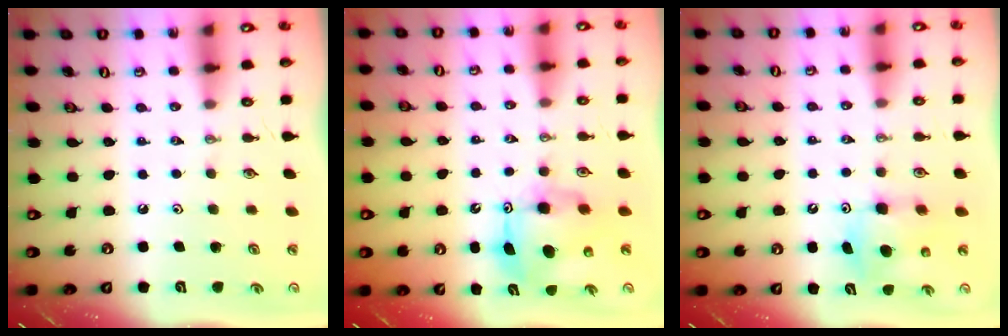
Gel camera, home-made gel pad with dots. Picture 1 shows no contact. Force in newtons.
{"total": 9.3, "press": 9.3, "slide": 0.7}
{"total": 9.2, "press": 9.2, "slide": 0.6}